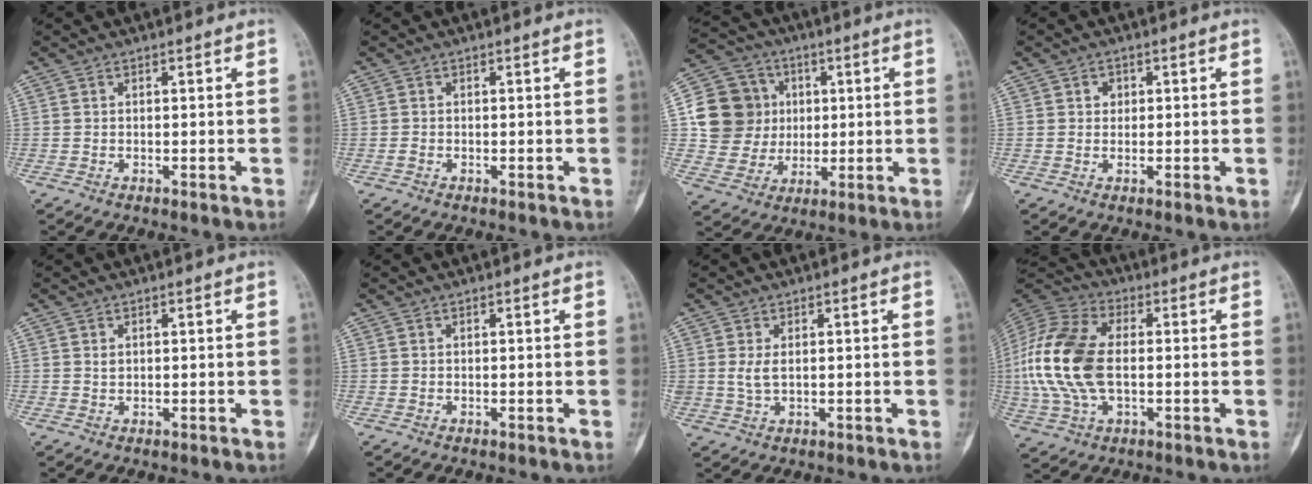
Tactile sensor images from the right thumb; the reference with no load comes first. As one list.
[{"total": 0.6, "force": [-0.3, 0.4, 0.3], "torque": [-0.012, -0.001, -0.007]}, {"total": 14.5, "force": [2.2, 13.5, 4.8], "torque": [-0.059, 0.013, 0.046]}, {"total": 1.8, "force": [0.4, 1.6, 0.8], "torque": [-0.003, 0.001, 0.004]}, {"total": 0.9, "force": [0.3, 0.7, 0.5], "torque": [-0.005, 0.001, 0.008]}, {"total": 0.0}, {"total": 2.6, "force": [0.5, 1.4, 2.1], "torque": [-0.045, -0.003, 0.018]}, {"total": 18.8, "force": [-0.4, 10.9, 15.3], "torque": [-0.340, 0.013, -0.006]}]